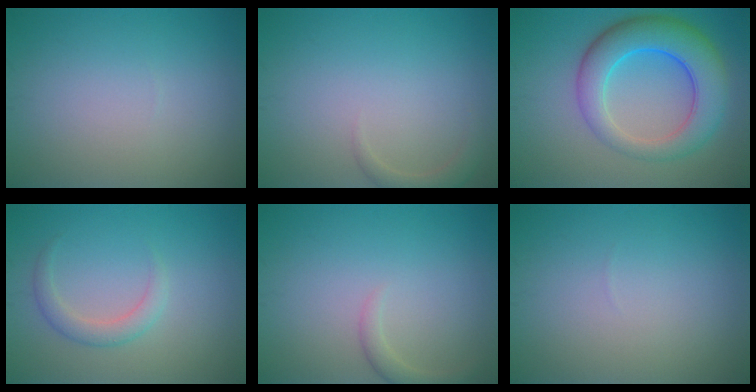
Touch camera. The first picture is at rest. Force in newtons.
{"total": 1.5, "press": 1.5, "slide": 0.2}
{"total": 7.9, "press": 7.8, "slide": 0.3}
{"total": 2.1, "press": 2.0, "slide": 0.2}
{"total": 1.5, "press": 1.5, "slide": 0.2}
{"total": 0.0}